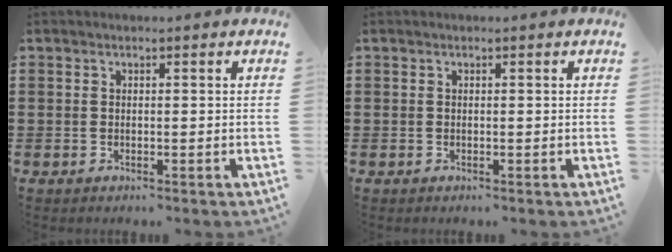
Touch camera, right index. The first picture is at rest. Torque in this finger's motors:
{"motor_torque": [-0.83, 1.30, 0.00, 0.00]}